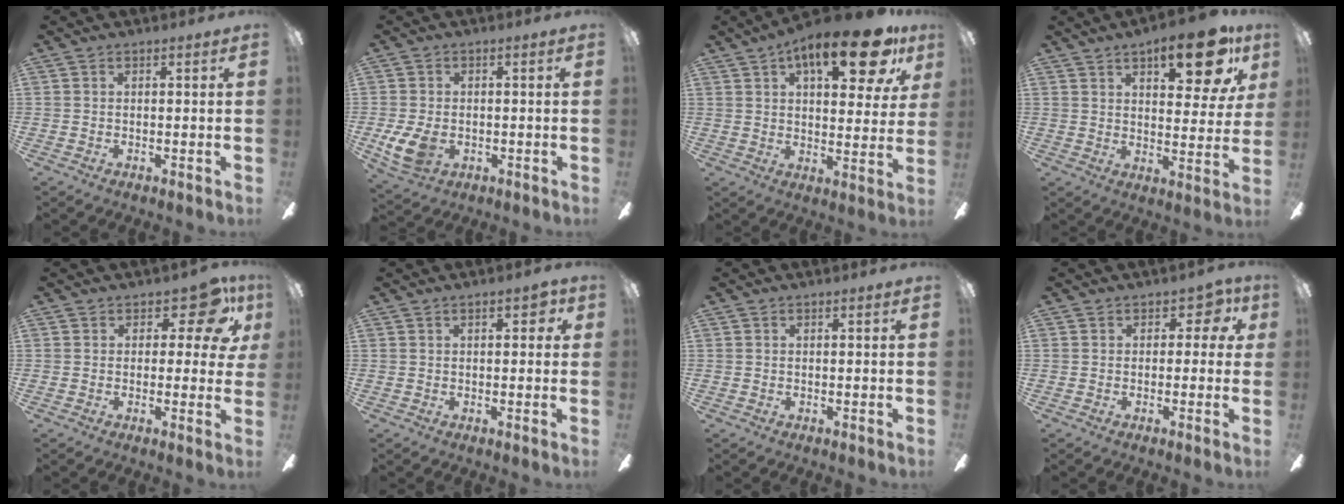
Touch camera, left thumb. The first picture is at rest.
{"total": 7.5, "force": [-1.8, 5.0, 5.3], "torque": [-0.129, -0.003, -0.032]}
{"total": 19.6, "force": [10.9, 7.6, 14.5], "torque": [-0.202, -0.043, 0.167]}
{"total": 15.8, "force": [9.0, 5.8, 11.6], "torque": [-0.146, -0.032, 0.138]}
{"total": 8.6, "force": [4.4, 4.6, 5.8], "torque": [-0.066, -0.024, 0.073]}
{"total": 3.5, "force": [1.5, 1.6, 2.8], "torque": [-0.033, -0.001, 0.019]}
{"total": 0.0}
{"total": 4.5, "force": [1.2, 3.2, 2.9], "torque": [-0.034, 0.003, 0.018]}